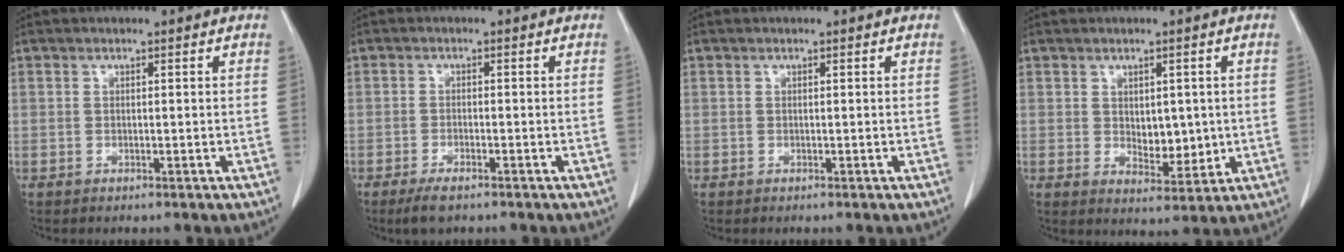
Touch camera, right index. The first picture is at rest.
{"total": 3.5, "force": [-2.6, 0.8, 2.3], "torque": [-0.051, -0.007, -0.044]}
{"total": 0.0}
{"total": 4.9, "force": [0.3, 2.8, 4.0], "torque": [-0.056, -0.008, 0.018]}